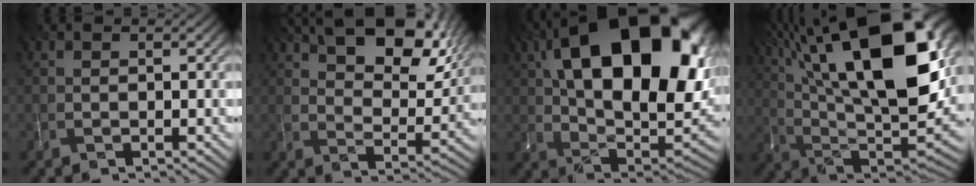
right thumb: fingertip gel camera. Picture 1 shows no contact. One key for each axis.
{"total": 15.2, "fx": 8.6, "fy": 7.2, "fz": 10.3, "tx": -0.165, "ty": 0.003, "tz": 0.128}
{"total": 22.6, "fx": 7.5, "fy": 12.7, "fz": 17.2, "tx": -0.323, "ty": 0.027, "tz": 0.137}
{"total": 22.2, "fx": 9.4, "fy": 9.5, "fz": 17.7, "tx": -0.309, "ty": 0.035, "tz": 0.150}